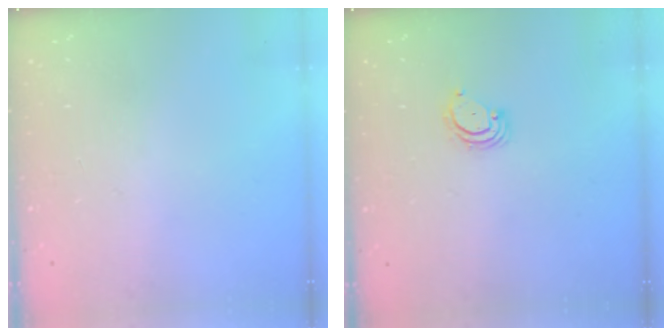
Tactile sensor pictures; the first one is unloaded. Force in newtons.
{"total": 2.8, "press": 2.8, "slide": 0.3}